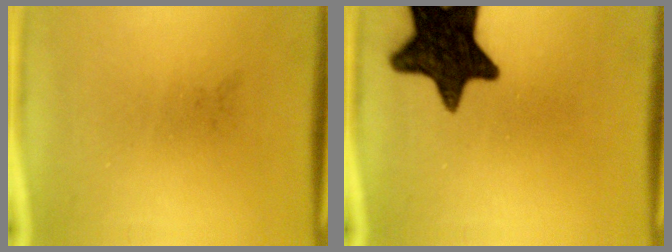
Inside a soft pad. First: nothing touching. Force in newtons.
{"total": 16.2}